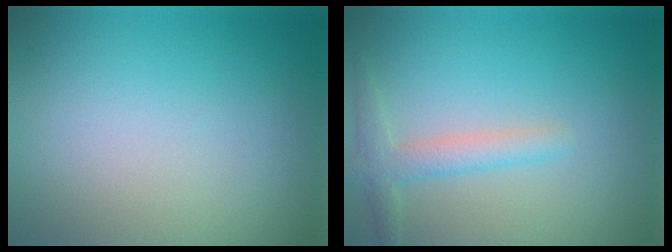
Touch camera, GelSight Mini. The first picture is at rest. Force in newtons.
{"total": 2.4, "press": 2.4, "slide": 0.1}